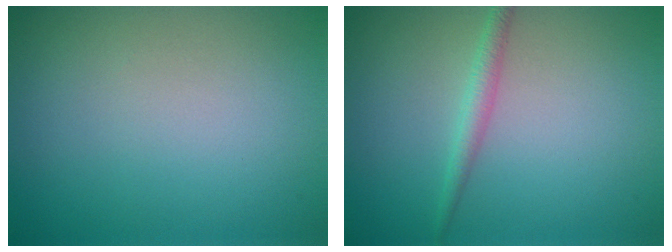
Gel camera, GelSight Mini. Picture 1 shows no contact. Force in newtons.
{"total": 1.6, "press": 1.6, "slide": 0.1}